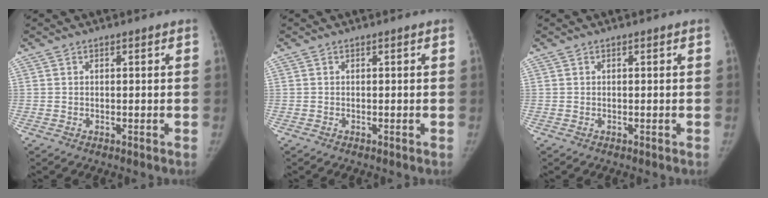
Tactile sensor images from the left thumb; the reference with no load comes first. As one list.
[{"total": 0.0}, {"total": 0.0}]